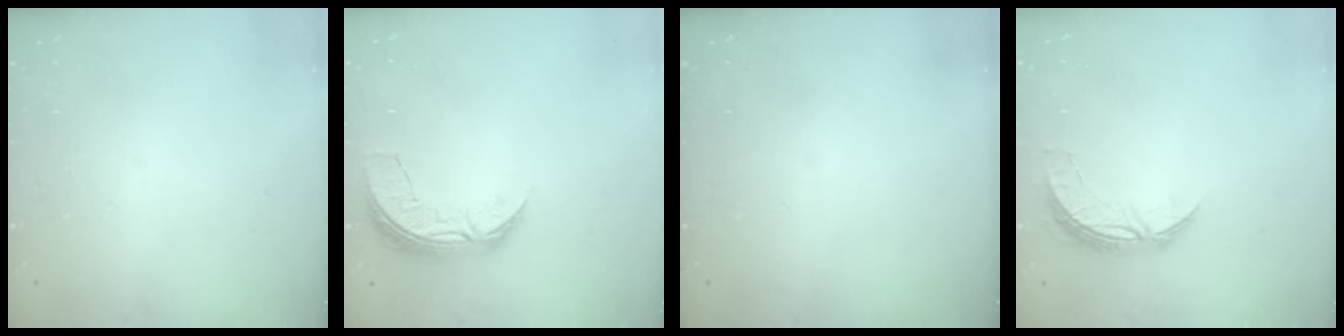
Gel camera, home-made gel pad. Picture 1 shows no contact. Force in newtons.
{"total": 7.3, "press": 7.3, "slide": 0.4}
{"total": 0.0}
{"total": 7.4, "press": 7.4, "slide": 0.5}